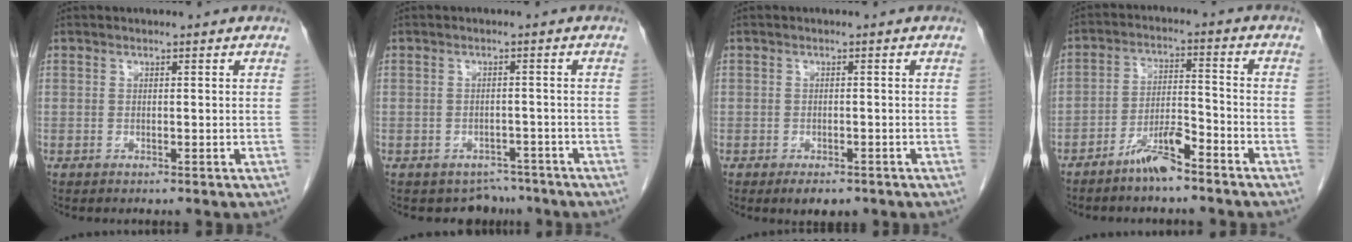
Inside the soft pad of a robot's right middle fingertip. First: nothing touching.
{"total": 3.9, "force": [-3.4, 1.9, -0.3], "torque": [0.009, 0.009, -0.045]}
{"total": 3.2, "force": [-2.2, 1.5, 1.7], "torque": [-0.024, -0.004, -0.024]}
{"total": 6.2, "force": [-4.8, 1.0, 3.8], "torque": [-0.075, 0.003, -0.091]}